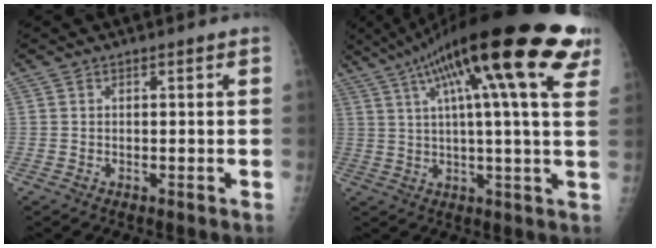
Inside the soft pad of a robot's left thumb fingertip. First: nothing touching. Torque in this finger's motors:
{"motor_torque": [0.70, 1.11, 2.29, -0.47, 0.57]}